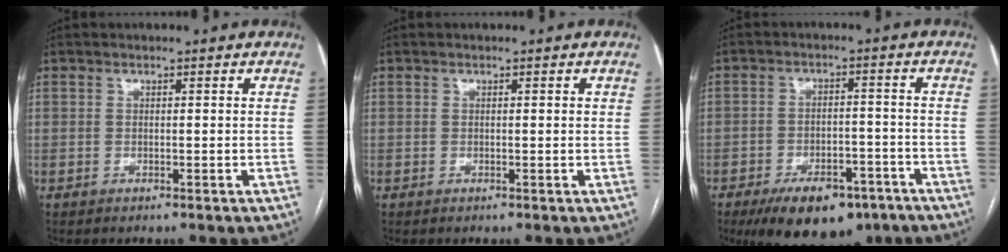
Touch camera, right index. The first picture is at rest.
{"total": 0.6, "force": [0.2, 0.1, 0.6], "torque": [-0.009, 0.002, 0.001]}
{"total": 12.5, "force": [-8.7, 5.9, 6.9], "torque": [-0.096, 0.006, -0.130]}